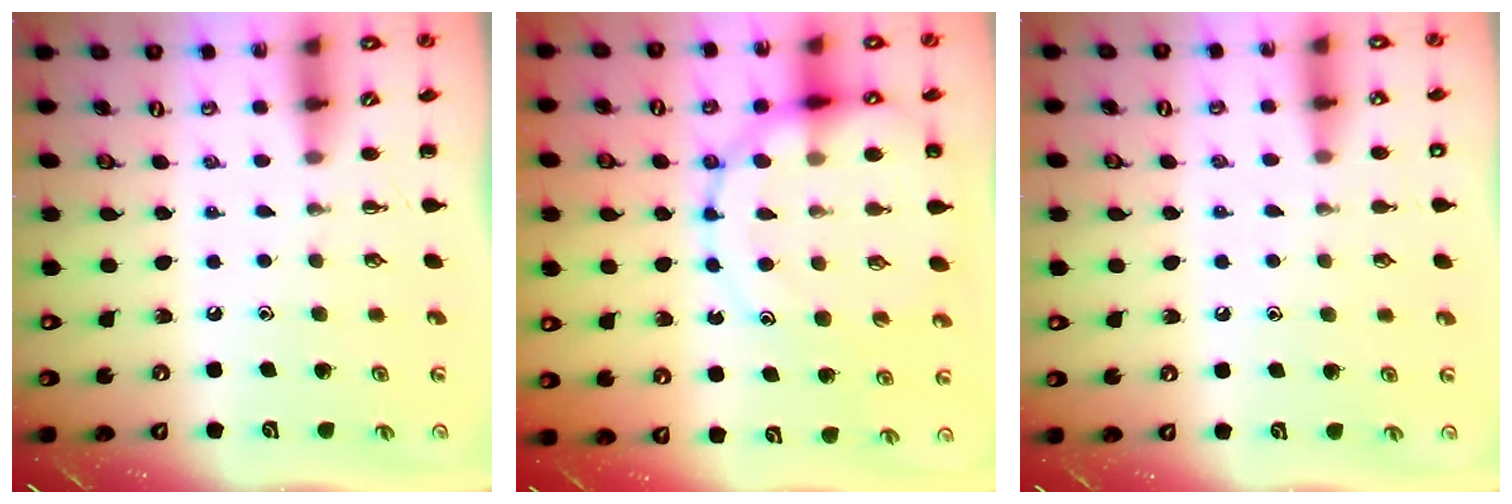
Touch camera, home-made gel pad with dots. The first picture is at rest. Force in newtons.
{"total": 18.9, "press": 18.6, "slide": 3.6}
{"total": 6.2, "press": 5.9, "slide": 1.9}